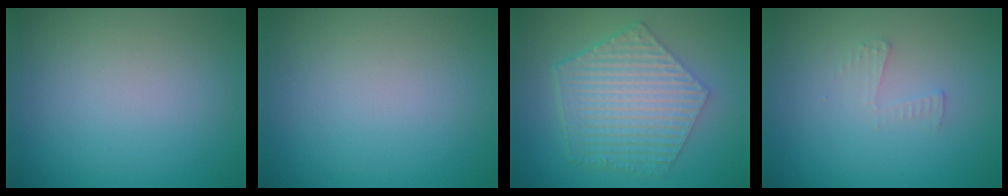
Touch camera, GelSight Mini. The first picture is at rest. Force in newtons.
{"total": 0.0}
{"total": 6.9, "press": 5.0, "slide": 4.8}
{"total": 1.0, "press": 1.0, "slide": 0.0}